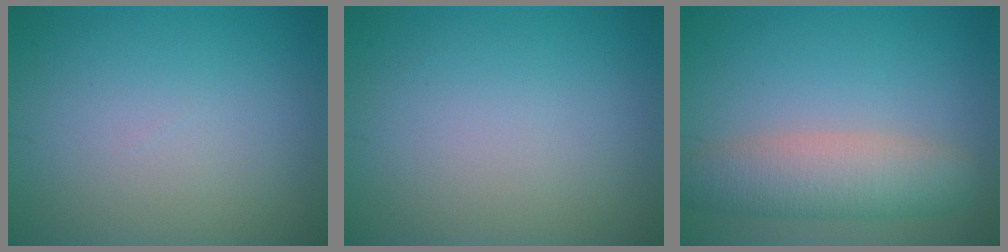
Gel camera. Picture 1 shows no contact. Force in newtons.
{"total": 0.0}
{"total": 5.1, "press": 5.1, "slide": 0.3}